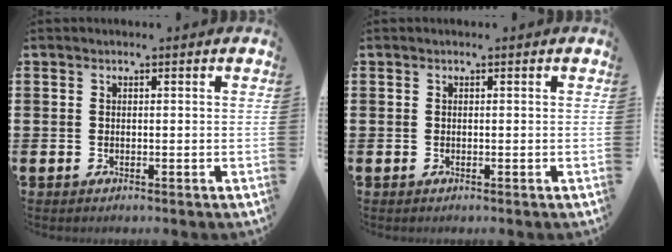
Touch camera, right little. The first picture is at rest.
{"total": 0.0}